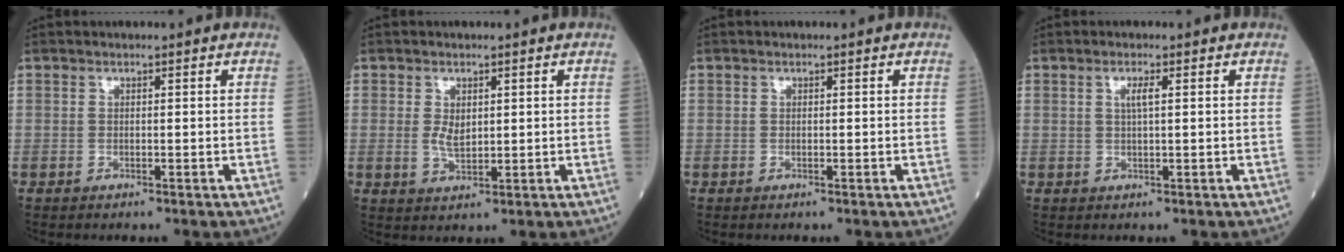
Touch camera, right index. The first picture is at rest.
{"total": 2.7, "force": [0.5, 1.4, 2.3], "torque": [-0.044, -0.003, 0.013]}
{"total": 0.0}
{"total": 1.8, "force": [0.6, 0.1, 1.7], "torque": [-0.036, 0.000, 0.009]}